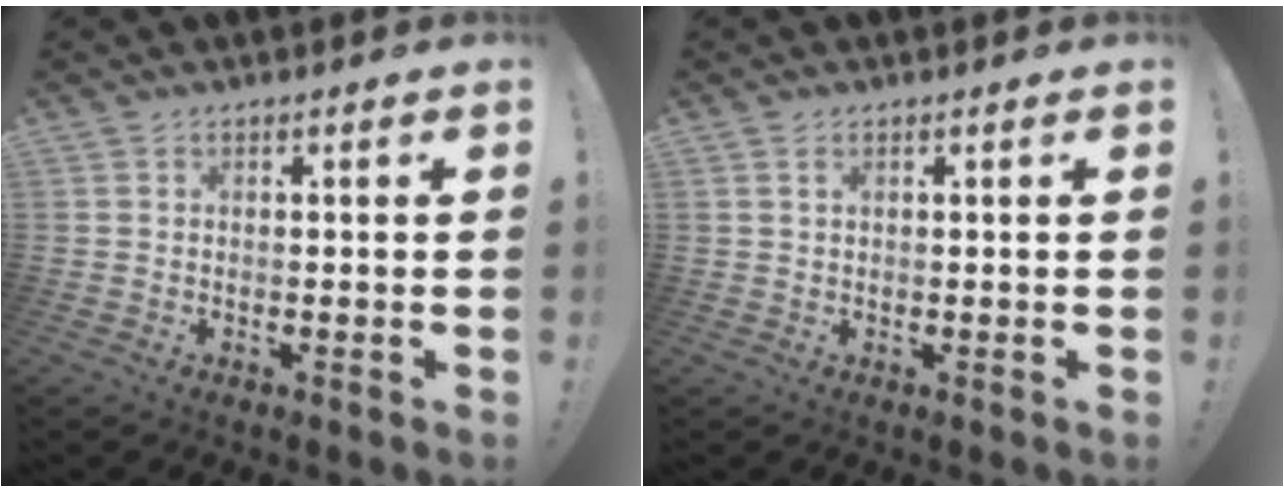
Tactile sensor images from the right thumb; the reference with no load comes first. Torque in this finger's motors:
{"motor_torque": [0.17, 0.01, 0.02, -0.10, 0.01]}